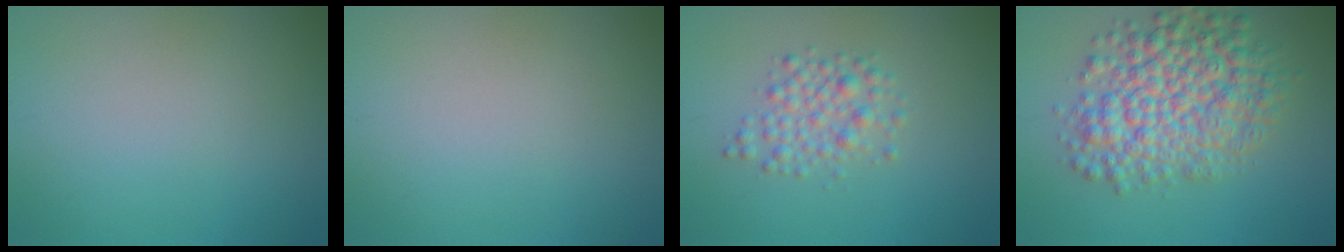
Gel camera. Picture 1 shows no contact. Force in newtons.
{"total": 0.0}
{"total": 2.6, "press": 2.6, "slide": 0.0}
{"total": 8.0, "press": 8.0, "slide": 0.2}